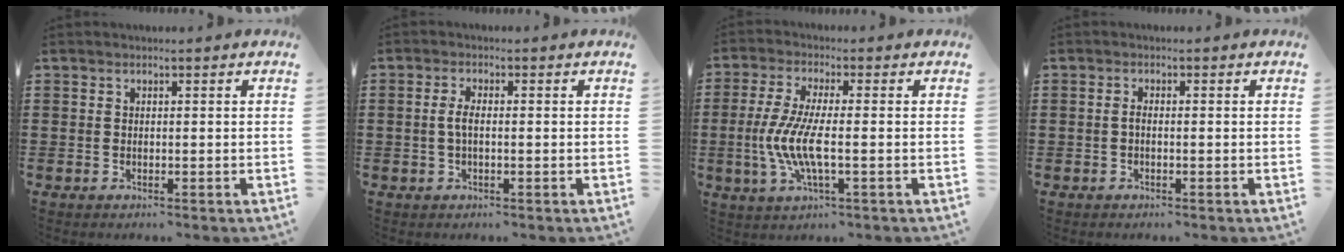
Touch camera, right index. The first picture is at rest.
{"total": 2.4, "force": [-0.1, 0.8, 2.3], "torque": [-0.049, -0.001, -0.006]}
{"total": 7.6, "force": [-1.6, 1.6, 7.2], "torque": [-0.168, -0.017, -0.039]}
{"total": 1.0, "force": [-0.4, 0.3, 0.9], "torque": [-0.024, -0.005, -0.009]}